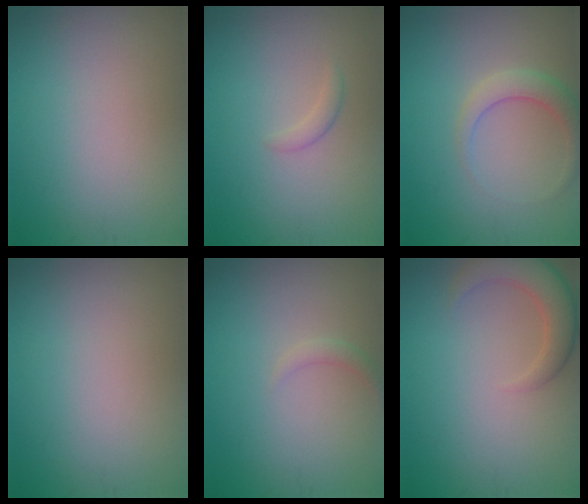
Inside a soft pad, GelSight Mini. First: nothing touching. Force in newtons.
{"total": 1.0, "press": 1.0, "slide": 0.1}
{"total": 2.5, "press": 2.5, "slide": 0.1}
{"total": 0.0}
{"total": 0.9, "press": 0.9, "slide": 0.1}
{"total": 4.1, "press": 4.1, "slide": 0.4}